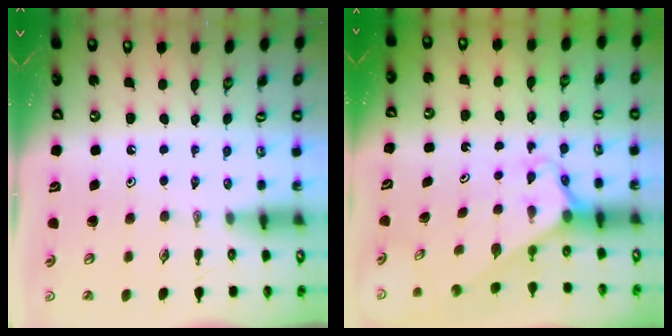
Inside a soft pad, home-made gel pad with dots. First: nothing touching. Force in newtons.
{"total": 2.4, "press": 2.4, "slide": 0.2}